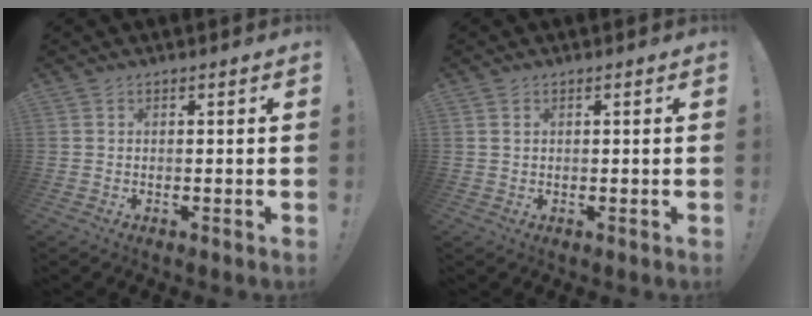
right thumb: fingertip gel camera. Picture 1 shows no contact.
{"total": 0.9, "force": [0.5, 0.6, 0.4], "torque": [-0.010, 0.002, 0.010]}